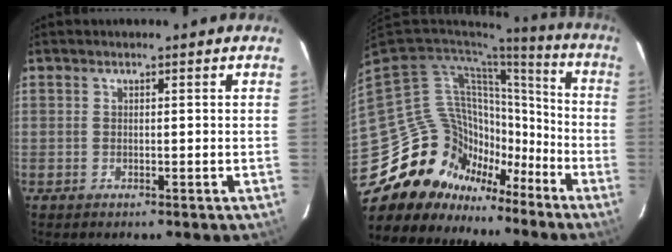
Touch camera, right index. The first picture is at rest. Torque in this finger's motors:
{"motor_torque": [0.84, -0.97, -0.26, -0.20]}